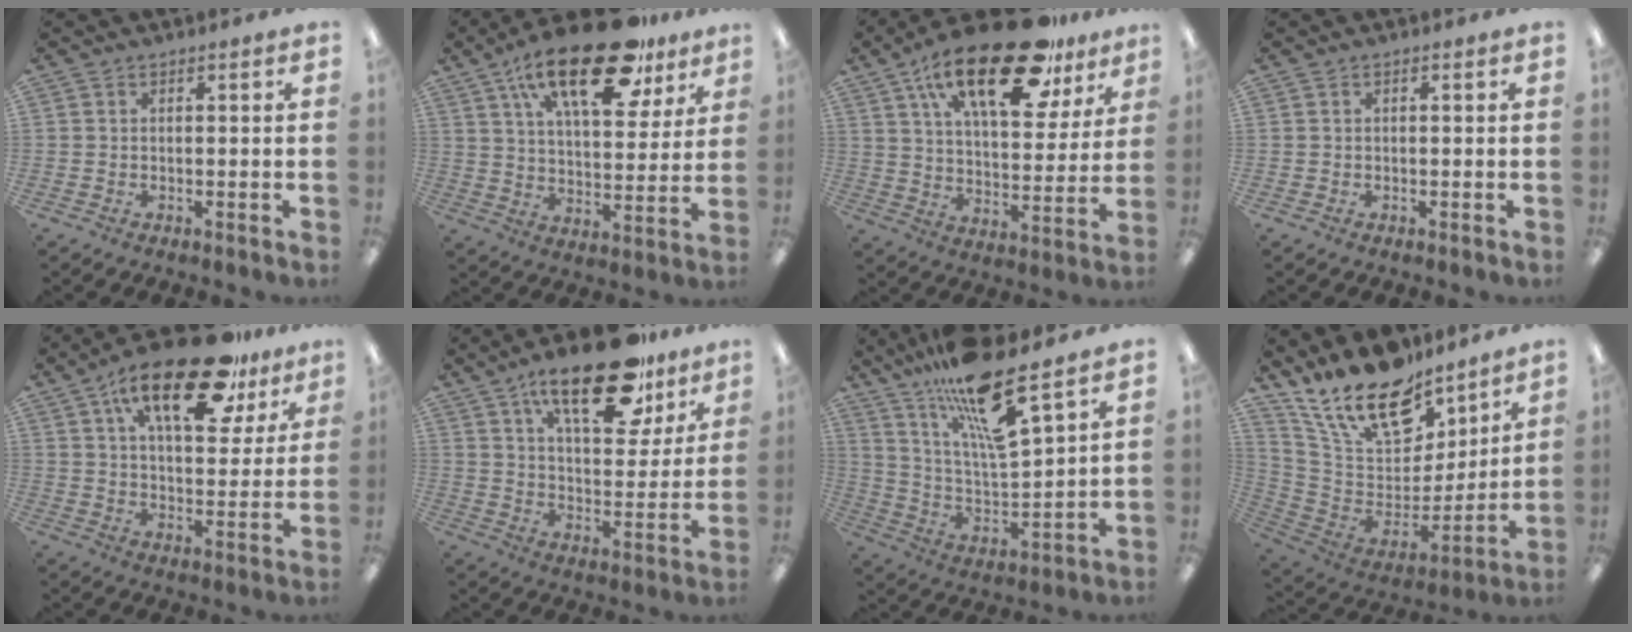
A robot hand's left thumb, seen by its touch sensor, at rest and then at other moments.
{"total": 24.2, "force": [14.8, 10.3, 16.1], "torque": [-0.249, -0.070, 0.246]}
{"total": 25.3, "force": [15.7, 10.5, 16.8], "torque": [-0.262, -0.081, 0.261]}
{"total": 0.0}
{"total": 21.8, "force": [13.2, 9.0, 14.8], "torque": [-0.230, -0.061, 0.216]}
{"total": 22.4, "force": [14.4, 9.4, 14.4], "torque": [-0.212, -0.073, 0.237]}
{"total": 17.1, "force": [13.0, 2.5, 10.9], "torque": [-0.203, -0.080, 0.216]}
{"total": 20.5, "force": [15.4, 9.4, 9.6], "torque": [-0.184, -0.107, 0.282]}